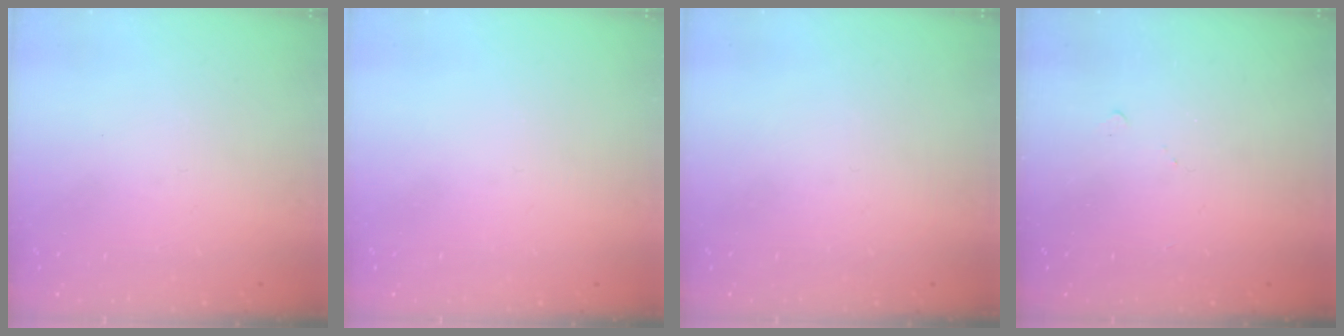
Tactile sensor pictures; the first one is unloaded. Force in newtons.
{"total": 0.0}
{"total": 0.0}
{"total": 5.1, "press": 5.0, "slide": 0.6}